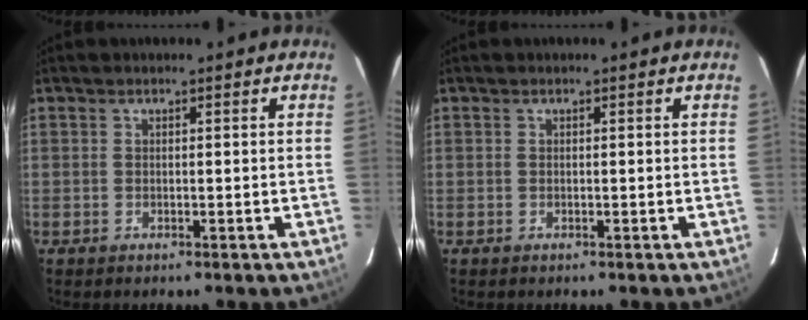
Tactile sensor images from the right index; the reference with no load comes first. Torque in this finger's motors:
{"motor_torque": [0.00, 0.00, 0.00, 0.00]}